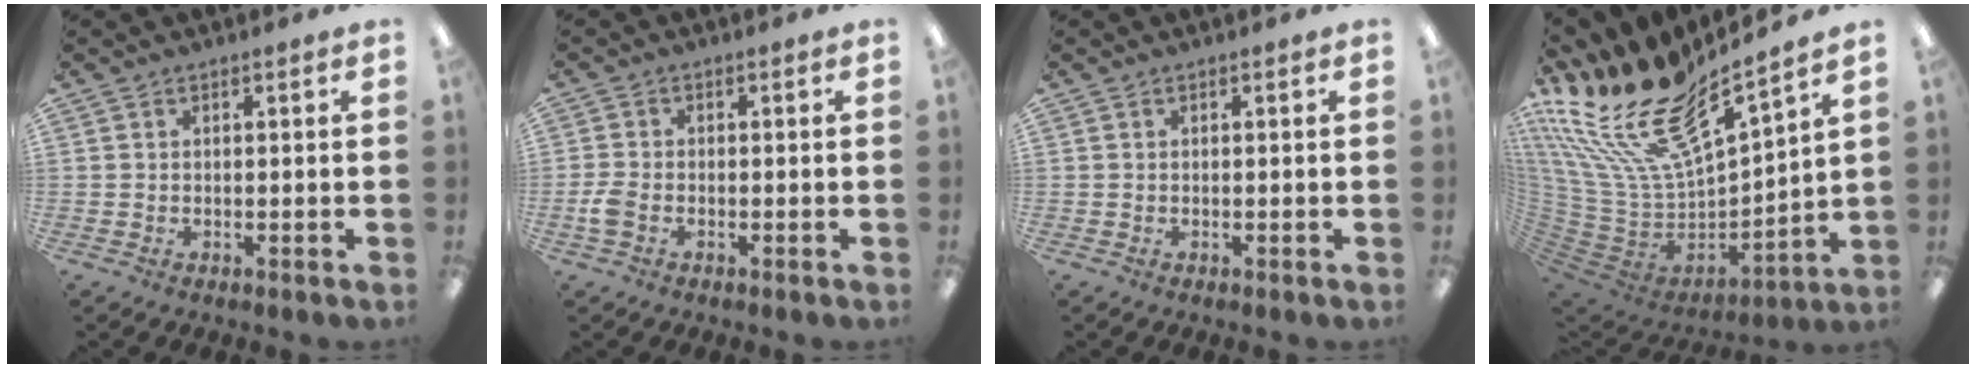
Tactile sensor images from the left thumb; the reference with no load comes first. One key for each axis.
{"total": 3.2, "fx": -1.2, "fy": 1.9, "fz": 2.3, "tx": -0.049, "ty": 0.003, "tz": -0.023}
{"total": 0.0}
{"total": 22.5, "fx": 16.6, "fy": 7.1, "fz": 13.4, "tx": -0.269, "ty": -0.132, "tz": 0.296}